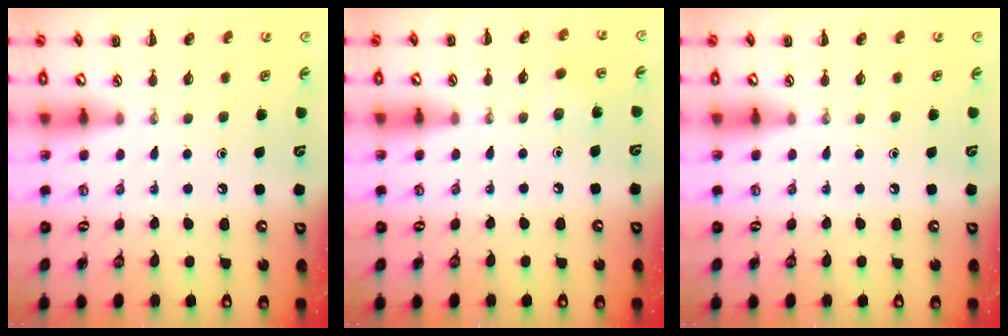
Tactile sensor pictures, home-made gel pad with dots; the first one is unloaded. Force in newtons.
{"total": 4.7, "press": 4.5, "slide": 1.3}
{"total": 0.0}